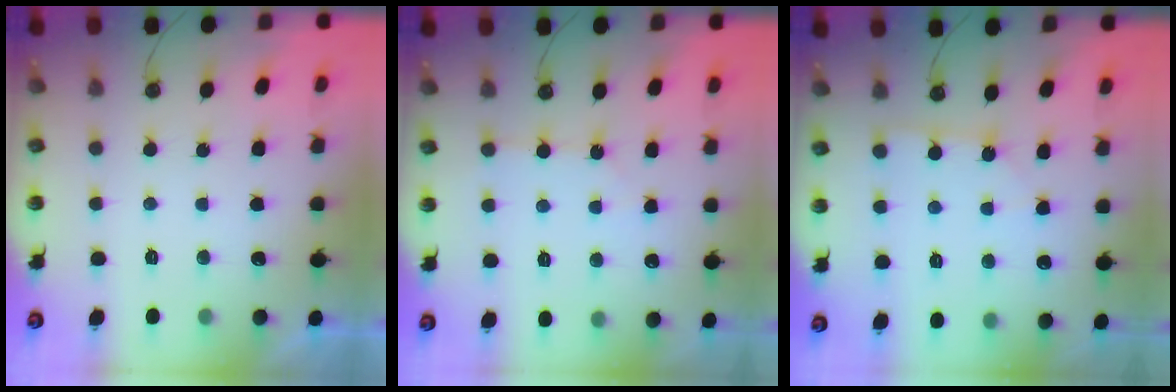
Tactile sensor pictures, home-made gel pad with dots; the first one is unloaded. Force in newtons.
{"total": 2.9, "press": 2.8, "slide": 0.4}
{"total": 2.4, "press": 2.4, "slide": 0.2}